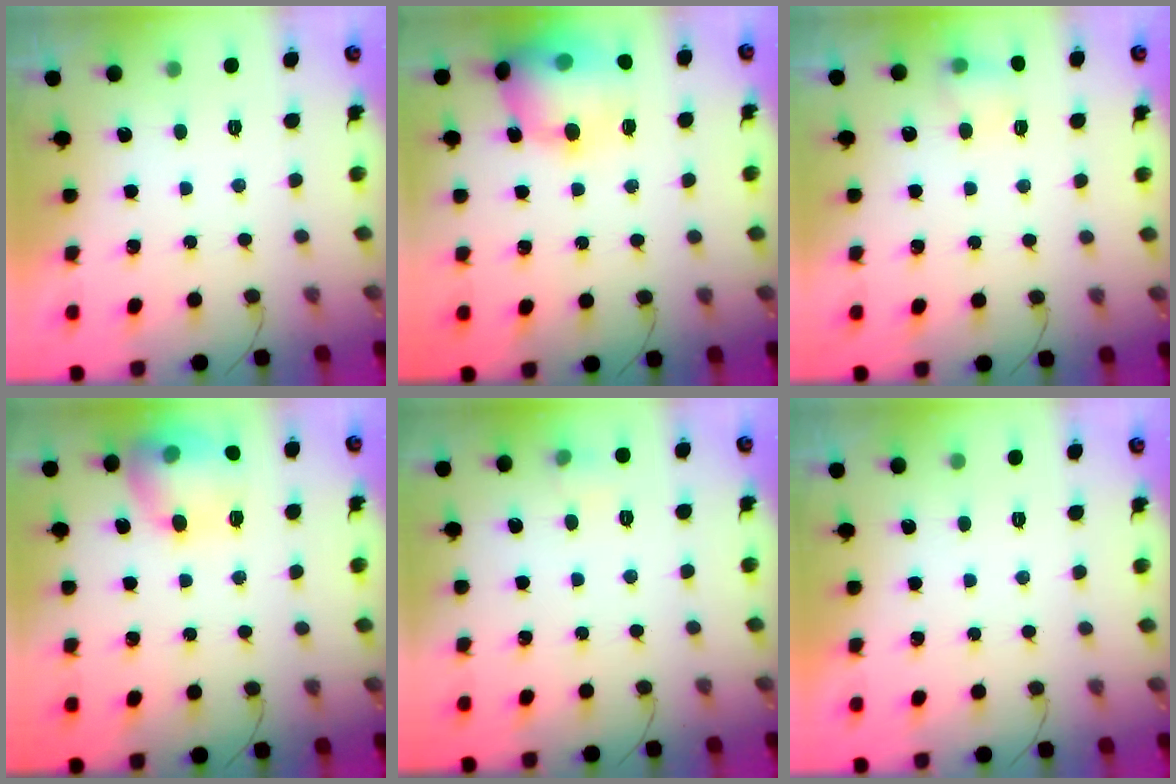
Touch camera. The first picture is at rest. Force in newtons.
{"total": 16.5, "press": 16.2, "slide": 3.3}
{"total": 6.3, "press": 6.1, "slide": 1.6}
{"total": 15.7, "press": 15.7, "slide": 1.3}
{"total": 4.2, "press": 4.0, "slide": 1.3}
{"total": 0.0}